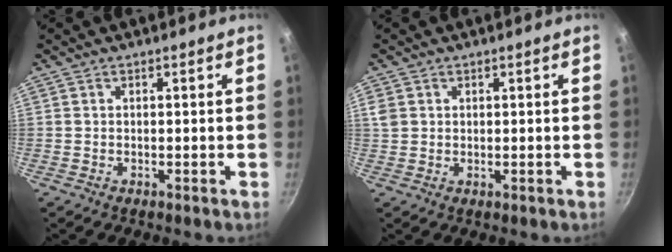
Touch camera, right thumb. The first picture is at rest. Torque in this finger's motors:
{"motor_torque": [-0.56, 0.36, 0.24, 0.11, 0.10]}